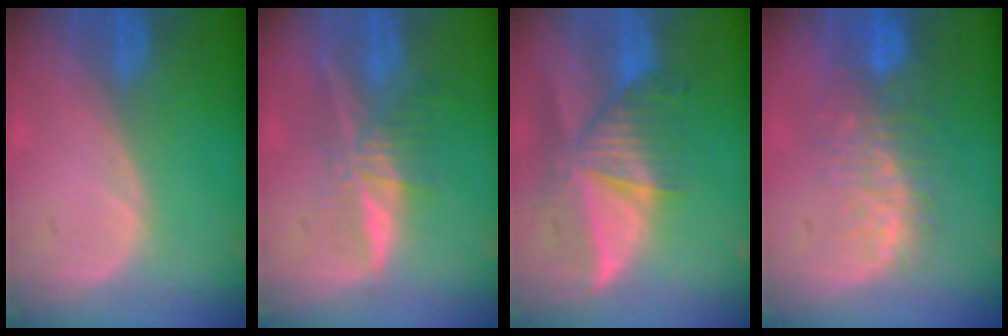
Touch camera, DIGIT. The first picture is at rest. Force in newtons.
{"total": 6.4, "press": 5.7, "slide": 3.1}
{"total": 9.3, "press": 8.4, "slide": 4.0}
{"total": 10.1, "press": 8.6, "slide": 5.3}